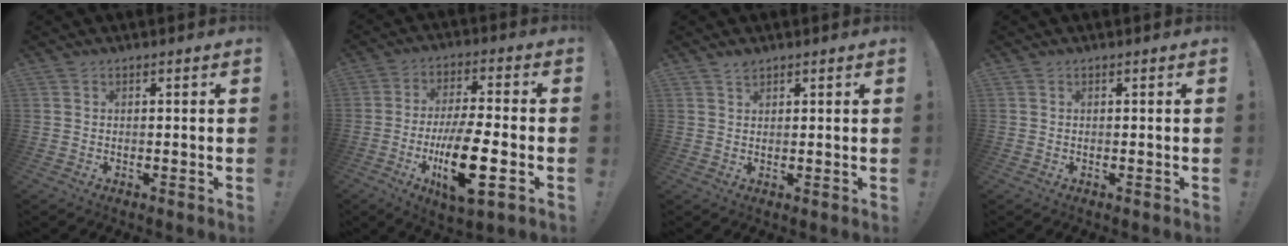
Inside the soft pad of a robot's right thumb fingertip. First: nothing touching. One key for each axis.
{"total": 16.4, "fx": -5.2, "fy": 5.1, "fz": 14.7, "tx": -0.275, "ty": 0.008, "tz": -0.081}
{"total": 1.8, "fx": 1.5, "fy": 0.7, "fz": 0.7, "tx": -0.001, "ty": -0.009, "tz": 0.026}
{"total": 0.0}